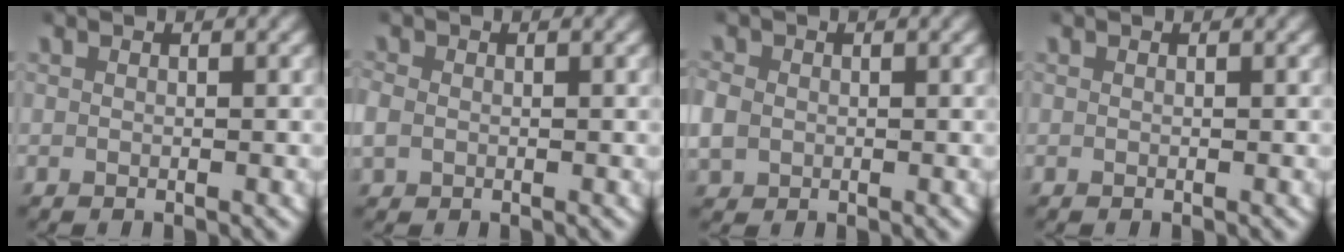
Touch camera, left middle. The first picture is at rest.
{"total": 2.1, "force": [-0.2, 1.9, 0.9], "torque": [-0.034, -0.002, -0.001]}
{"total": 2.5, "force": [-0.2, 2.3, 1.0], "torque": [-0.039, -0.002, 0.000]}
{"total": 0.0}